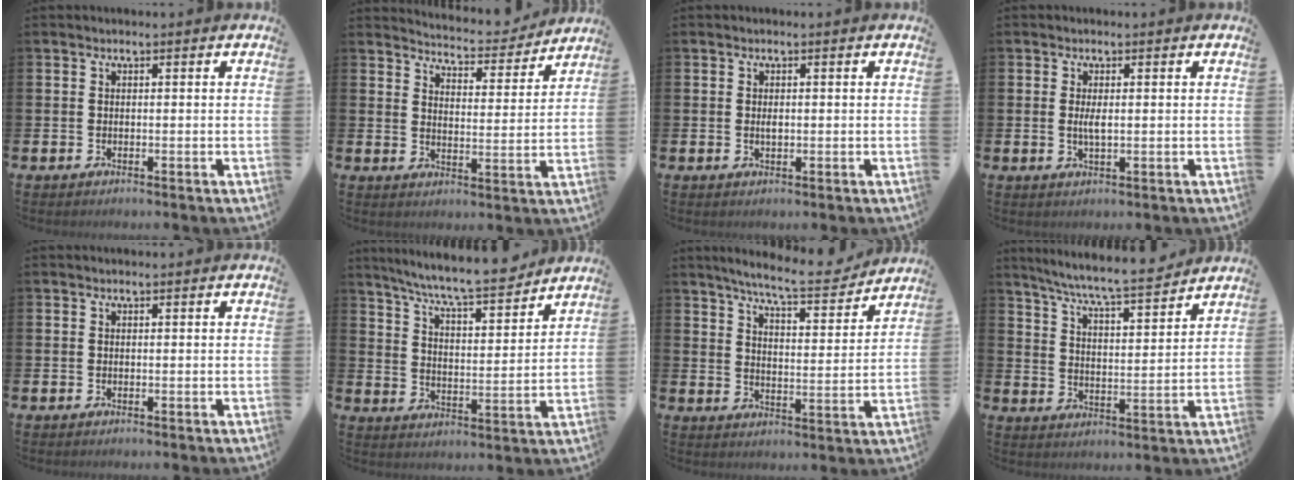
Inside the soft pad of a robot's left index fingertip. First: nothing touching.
{"total": 5.3, "force": [5.3, 0.6, 0.3], "torque": [-0.015, -0.047, 0.087]}
{"total": 0.8, "force": [0.1, 0.4, 0.7], "torque": [-0.011, 0.002, 0.000]}
{"total": 2.0, "force": [0.2, 0.6, 1.9], "torque": [-0.034, 0.000, 0.001]}
{"total": 0.0}
{"total": 8.4, "force": [7.9, 0.5, 3.0], "torque": [-0.079, -0.056, 0.136]}
{"total": 8.2, "force": [7.6, 0.5, 3.0], "torque": [-0.069, -0.048, 0.130]}
{"total": 7.4, "force": [6.9, 0.1, 2.5], "torque": [-0.068, -0.054, 0.117]}